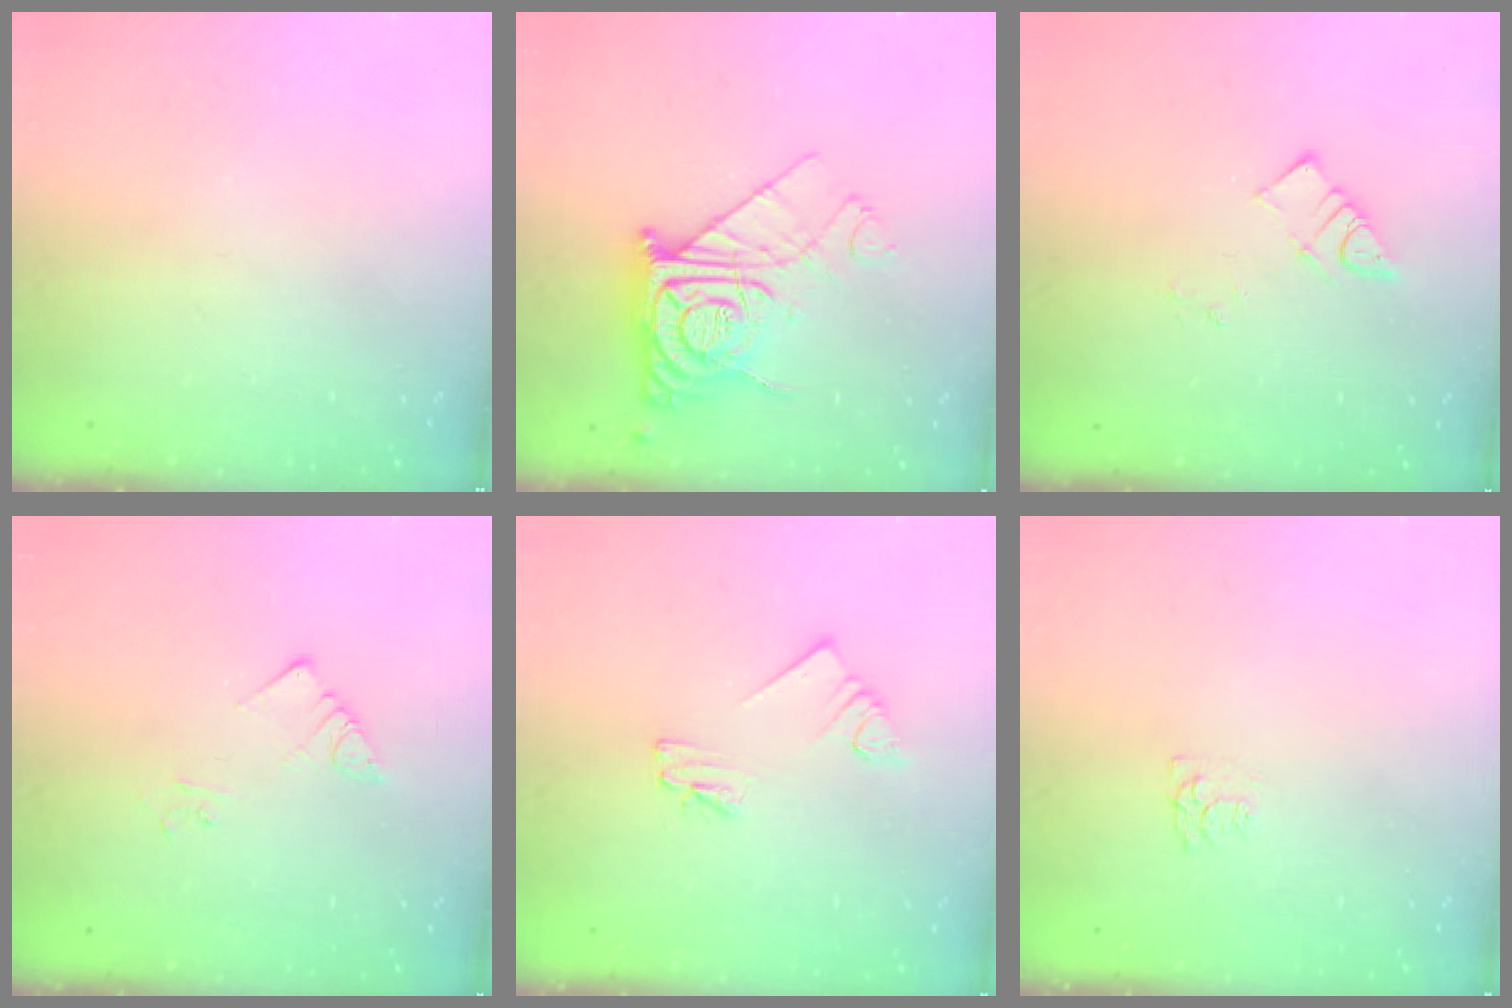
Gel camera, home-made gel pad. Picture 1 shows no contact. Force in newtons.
{"total": 13.8, "press": 13.7, "slide": 1.3}
{"total": 3.6, "press": 3.6, "slide": 0.3}
{"total": 2.2, "press": 2.2, "slide": 0.2}
{"total": 2.3, "press": 2.3, "slide": 0.1}
{"total": 4.5, "press": 4.4, "slide": 0.6}